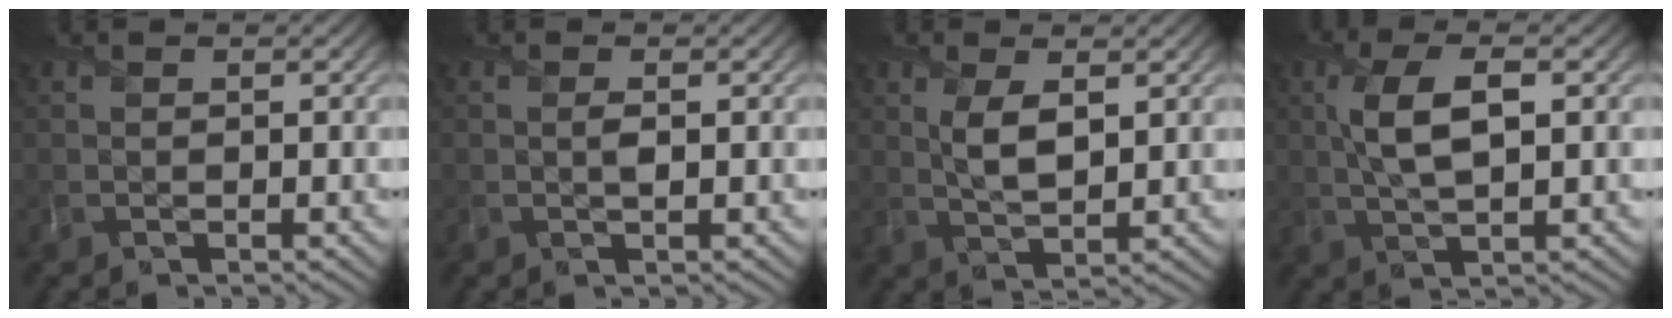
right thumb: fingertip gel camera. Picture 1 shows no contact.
{"total": 0.7, "force": [0.0, 0.1, 0.7], "torque": [-0.013, 0.000, 0.000]}
{"total": 4.2, "force": [1.4, 1.8, 3.6], "torque": [-0.081, -0.003, 0.029]}
{"total": 6.1, "force": [1.0, 2.2, 5.6], "torque": [-0.121, 0.005, 0.019]}